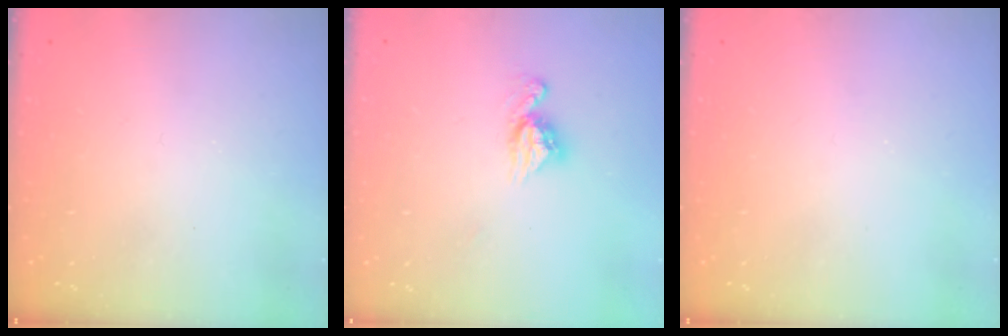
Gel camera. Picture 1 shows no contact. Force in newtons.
{"total": 8.3, "press": 8.3, "slide": 0.8}
{"total": 0.0}